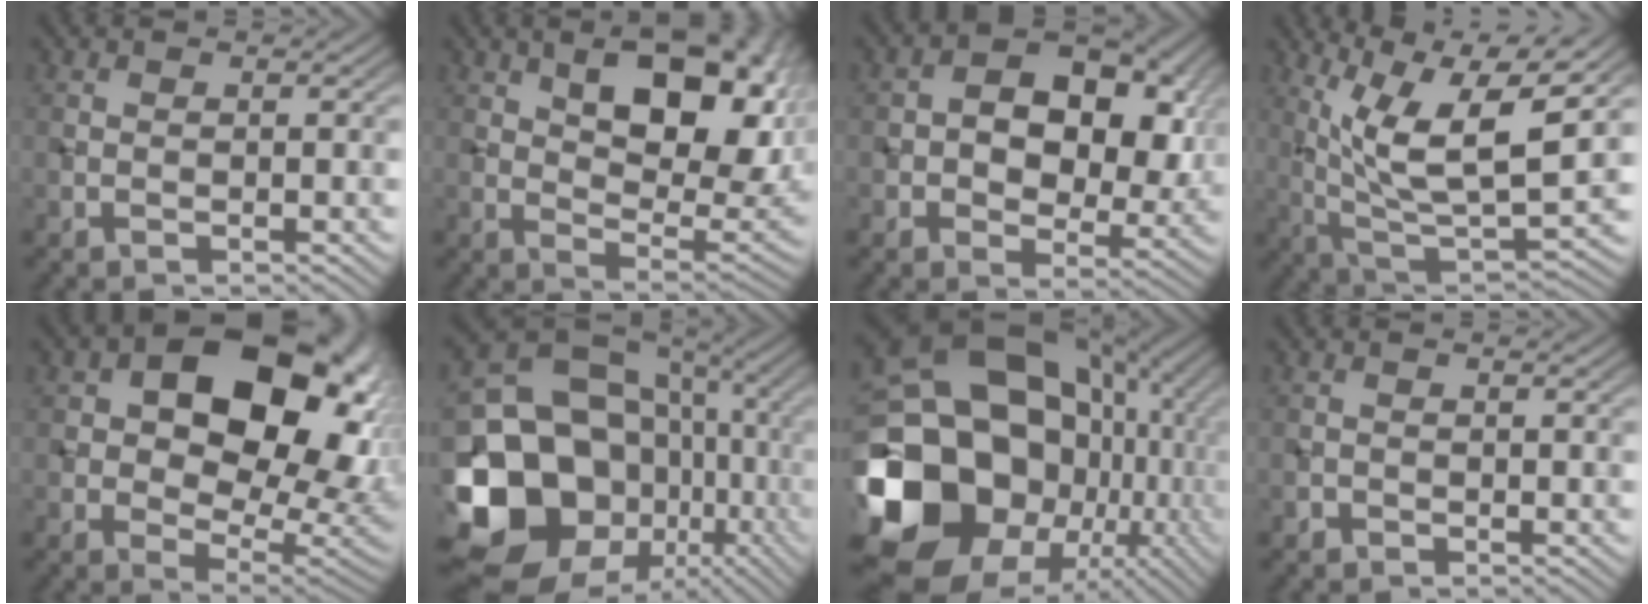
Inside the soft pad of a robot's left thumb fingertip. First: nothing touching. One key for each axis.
{"total": 14.7, "fx": 5.5, "fy": 6.9, "fz": 11.7, "tx": -0.176, "ty": 0.000, "tz": 0.095}
{"total": 11.9, "fx": 2.1, "fy": 7.9, "fz": 8.5, "tx": -0.128, "ty": -0.002, "tz": 0.033}
{"total": 13.5, "fx": 4.9, "fy": 4.3, "fz": 11.9, "tx": -0.231, "ty": 0.001, "tz": 0.096}
{"total": 18.3, "fx": 5.1, "fy": 11.6, "fz": 13.2, "tx": -0.182, "ty": 0.003, "tz": 0.091}
{"total": 22.0, "fx": -5.6, "fy": 18.3, "fz": 10.9, "tx": -0.233, "ty": -0.036, "tz": -0.084}
{"total": 22.3, "fx": -3.1, "fy": 18.2, "fz": 12.6, "tx": -0.294, "ty": -0.043, "tz": -0.029}
{"total": 0.6, "fx": -0.5, "fy": 0.3, "fz": 0.1, "tx": 0.000, "ty": 0.000, "tz": -0.010}